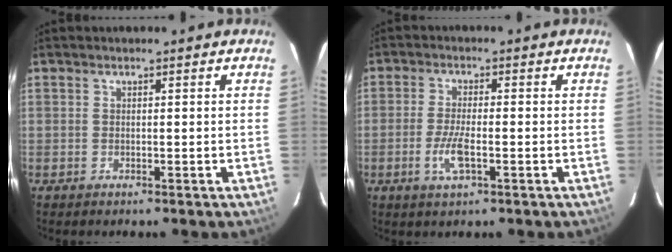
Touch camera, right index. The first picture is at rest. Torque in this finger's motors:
{"motor_torque": [0.20, -0.10, 0.16, 0.03]}